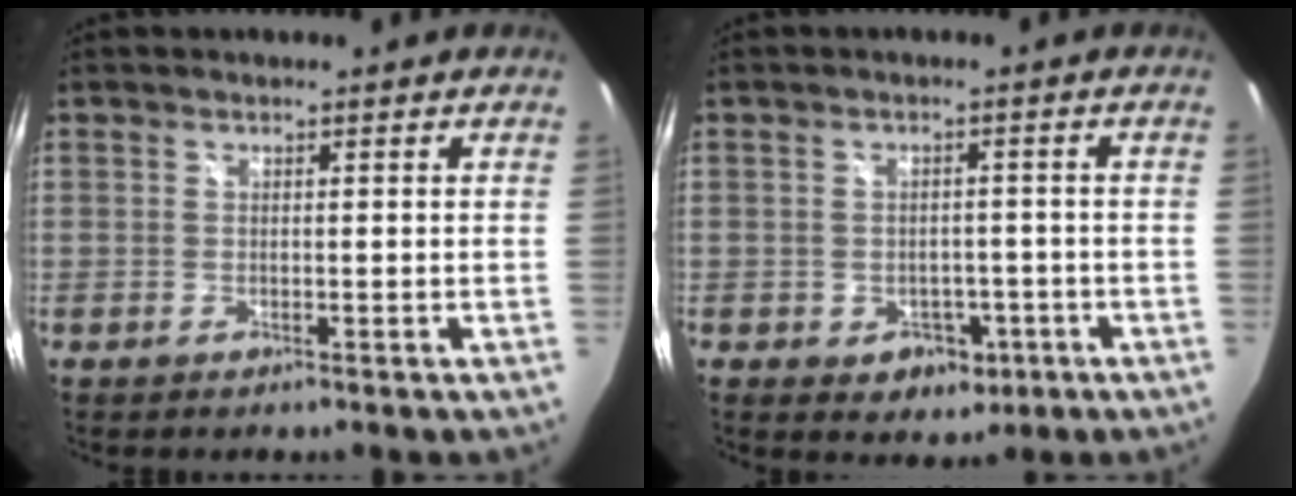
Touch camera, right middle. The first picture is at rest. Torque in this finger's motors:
{"motor_torque": [-1.15, -0.92, -0.43, -0.05]}